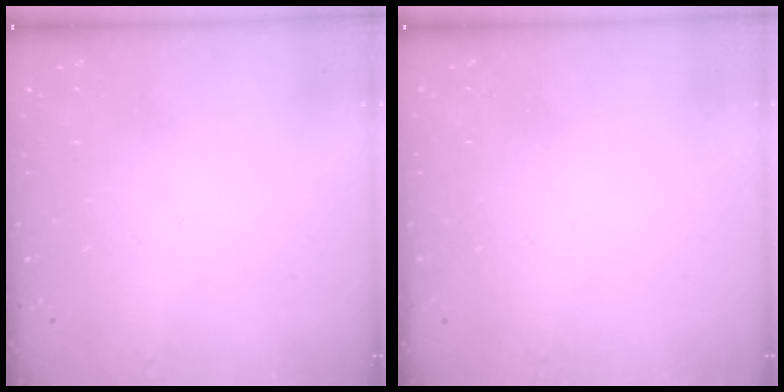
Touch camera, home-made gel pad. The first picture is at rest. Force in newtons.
{"total": 0.0}